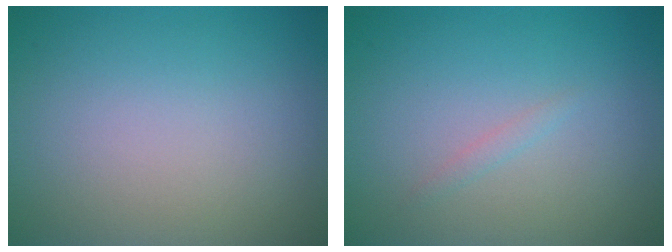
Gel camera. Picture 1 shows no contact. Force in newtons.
{"total": 0.7, "press": 0.7, "slide": 0.1}